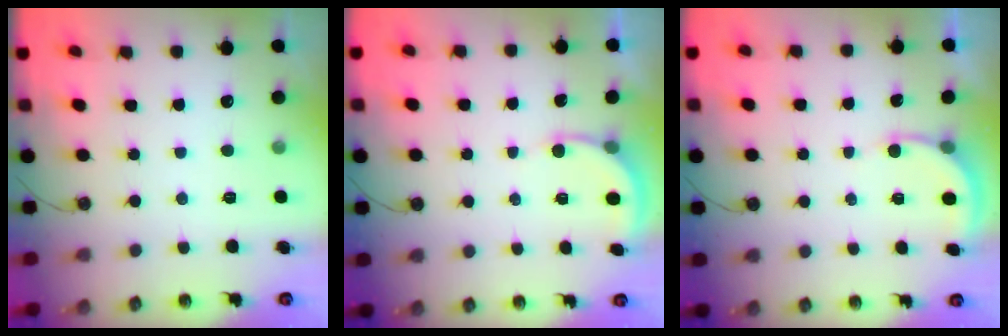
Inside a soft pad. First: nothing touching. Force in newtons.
{"total": 3.1, "press": 3.1, "slide": 0.3}
{"total": 3.1, "press": 3.1, "slide": 0.3}